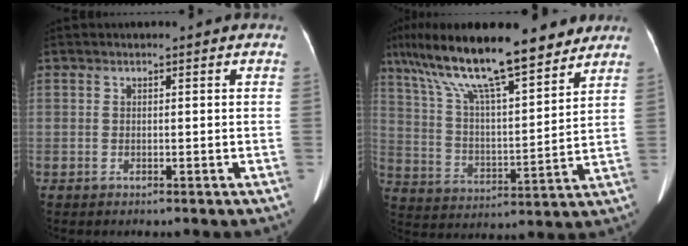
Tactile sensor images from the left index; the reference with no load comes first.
{"total": 22.1, "force": [16.9, 4.5, 13.6], "torque": [-0.239, 0.032, 0.277]}